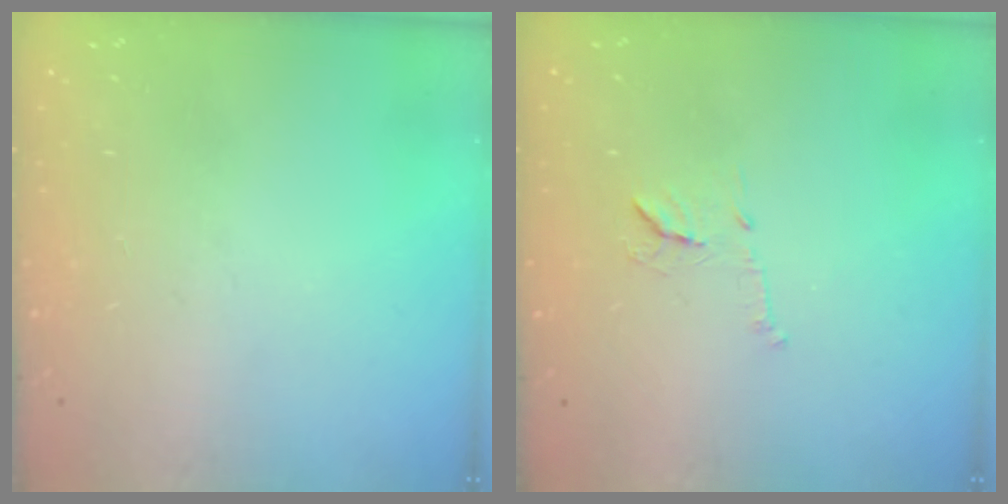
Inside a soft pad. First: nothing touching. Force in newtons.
{"total": 9.1, "press": 9.1, "slide": 0.5}